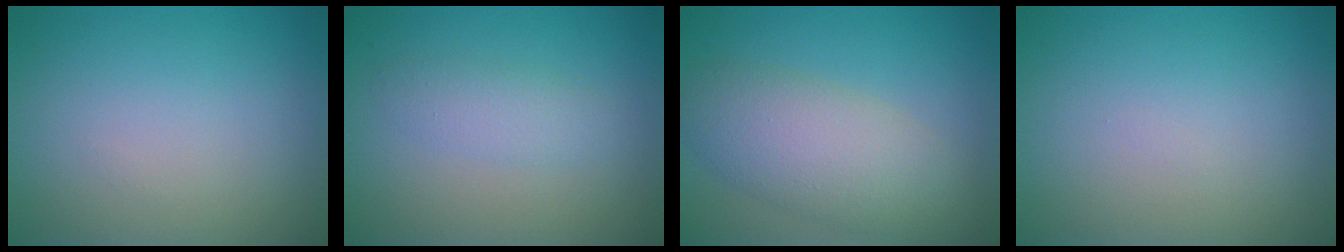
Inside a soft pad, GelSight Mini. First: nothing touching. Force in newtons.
{"total": 1.9, "press": 1.9, "slide": 0.1}
{"total": 6.0, "press": 6.0, "slide": 0.2}
{"total": 0.0}